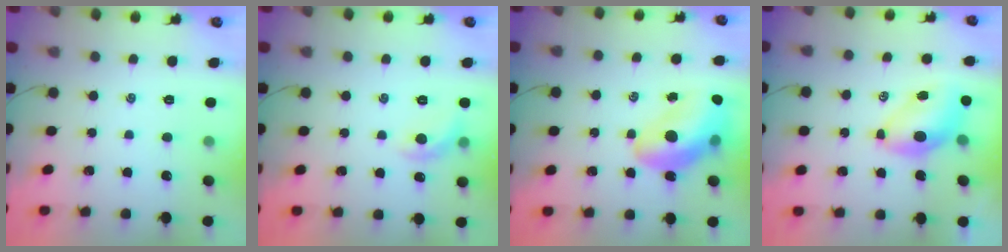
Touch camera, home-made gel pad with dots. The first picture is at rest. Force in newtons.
{"total": 6.5, "press": 6.4, "slide": 0.8}
{"total": 17.0, "press": 16.4, "slide": 4.6}
{"total": 6.7, "press": 6.7, "slide": 1.1}